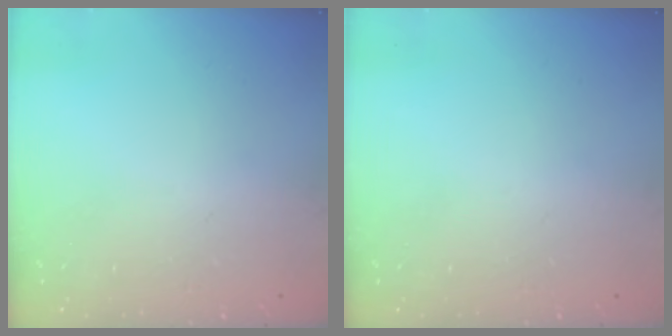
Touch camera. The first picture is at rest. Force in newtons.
{"total": 0.0}